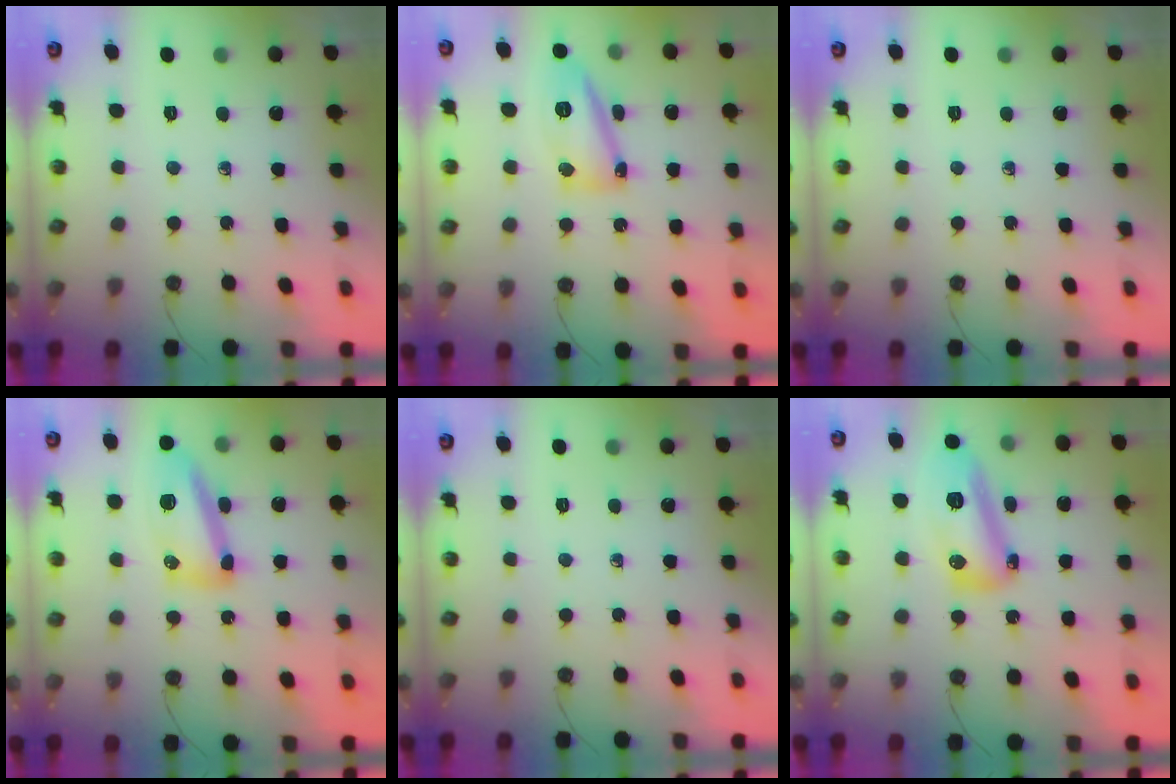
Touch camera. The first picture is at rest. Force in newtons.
{"total": 14.1, "press": 14.1, "slide": 1.1}
{"total": 0.0}
{"total": 12.9, "press": 12.8, "slide": 1.2}
{"total": 0.0}
{"total": 13.8, "press": 13.7, "slide": 1.4}